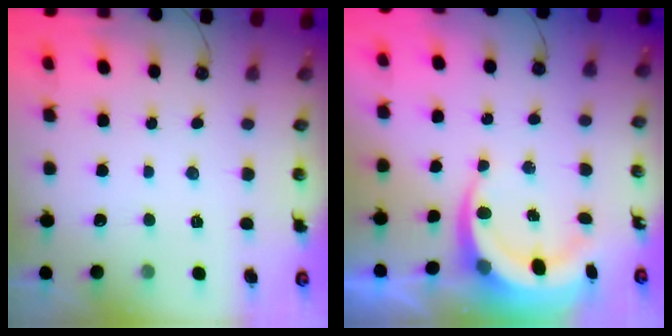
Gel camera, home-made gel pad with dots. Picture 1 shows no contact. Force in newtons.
{"total": 8.0, "press": 7.8, "slide": 1.8}